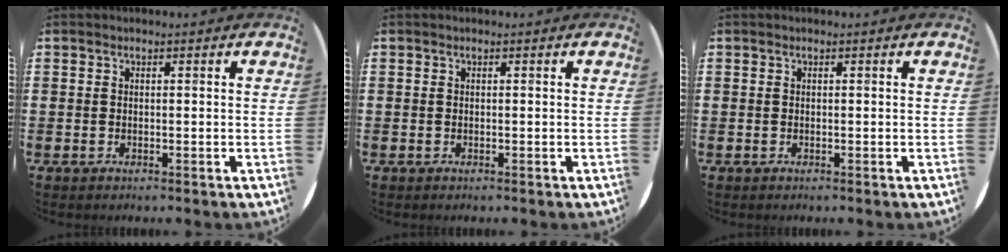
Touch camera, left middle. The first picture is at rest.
{"total": 0.0}
{"total": 0.0}